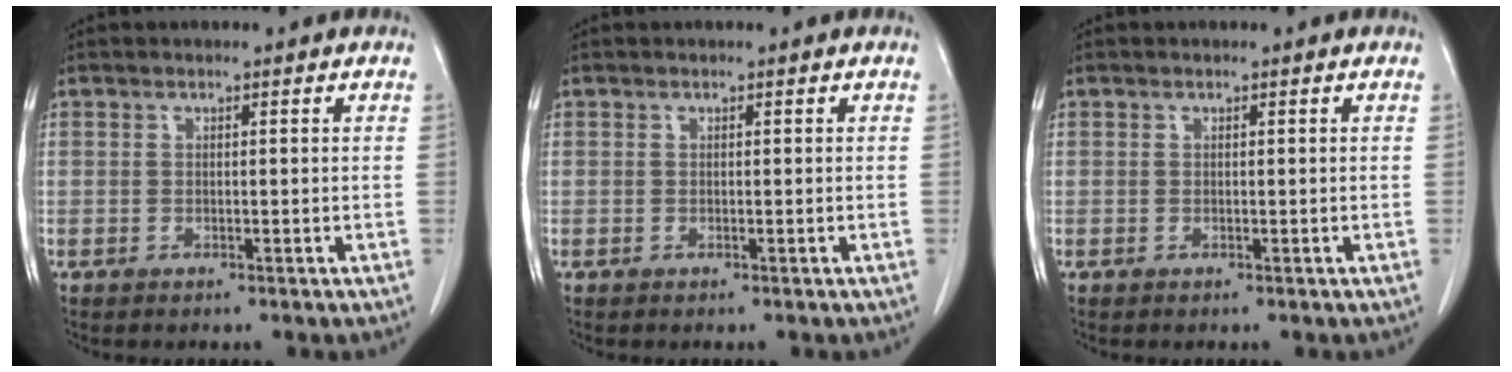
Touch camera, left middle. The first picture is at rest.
{"total": 0.0}
{"total": 0.0}